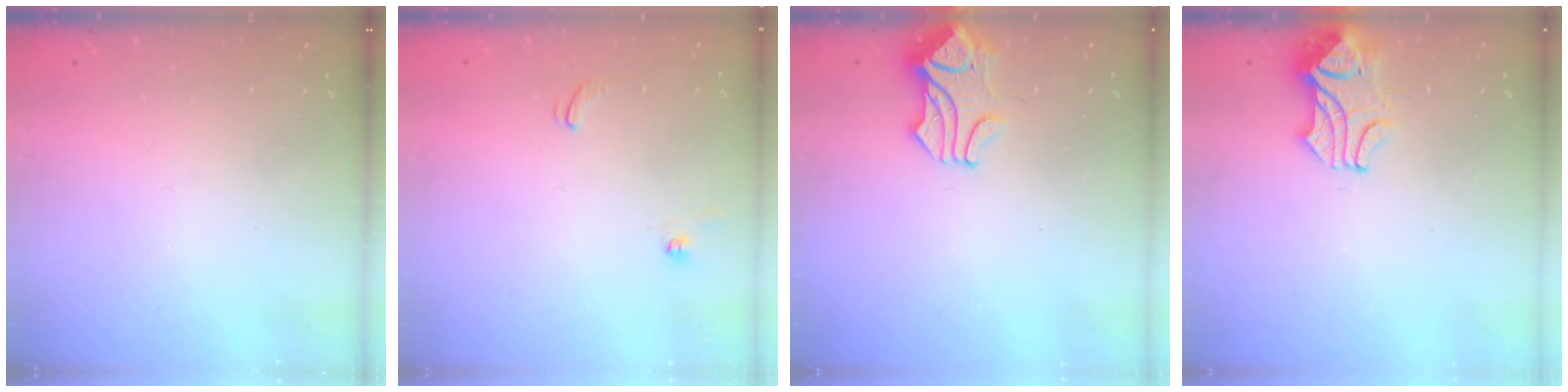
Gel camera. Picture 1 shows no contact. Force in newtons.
{"total": 0.0}
{"total": 1.4, "press": 0.6, "slide": 1.2}
{"total": 2.2, "press": 2.1, "slide": 0.7}